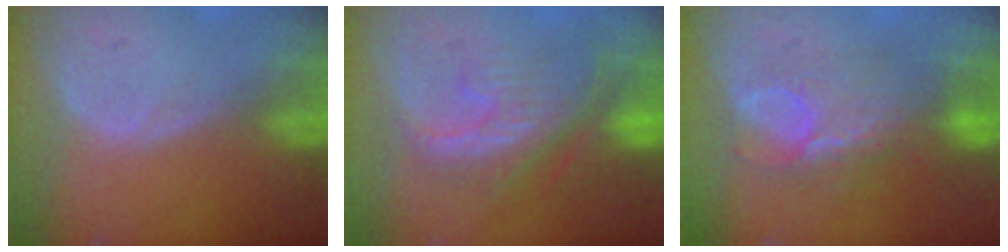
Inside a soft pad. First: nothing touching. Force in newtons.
{"total": 9.7, "press": 8.9, "slide": 3.8}
{"total": 7.7, "press": 7.4, "slide": 2.2}